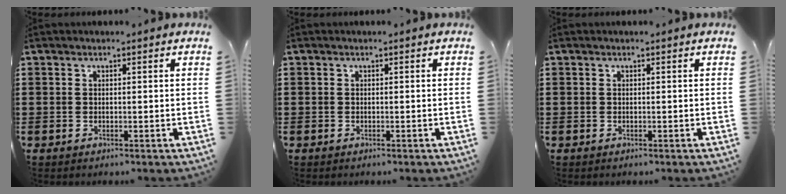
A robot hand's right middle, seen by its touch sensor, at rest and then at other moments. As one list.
[{"total": 0.0}, {"total": 0.0}]